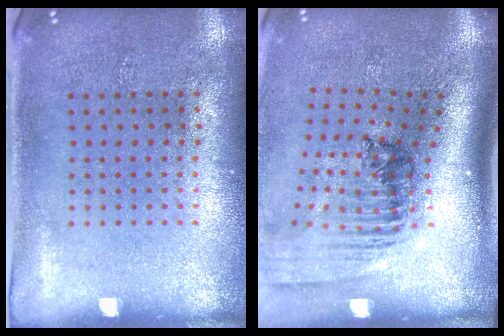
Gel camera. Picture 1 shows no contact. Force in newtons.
{"total": 2.0, "press": 1.4, "slide": 1.4}